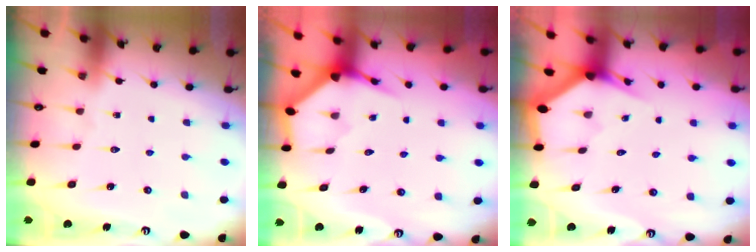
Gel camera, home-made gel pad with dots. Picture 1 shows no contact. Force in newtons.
{"total": 3.9, "press": 3.9, "slide": 0.2}
{"total": 2.8, "press": 2.8, "slide": 0.2}